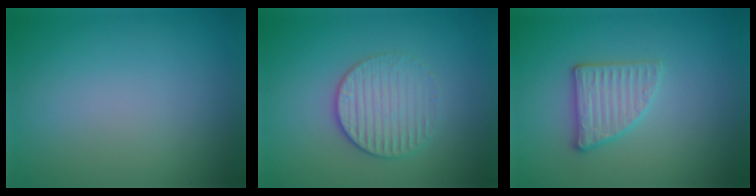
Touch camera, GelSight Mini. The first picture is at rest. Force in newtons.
{"total": 3.0, "press": 2.7, "slide": 1.3}
{"total": 2.8, "press": 2.7, "slide": 0.8}